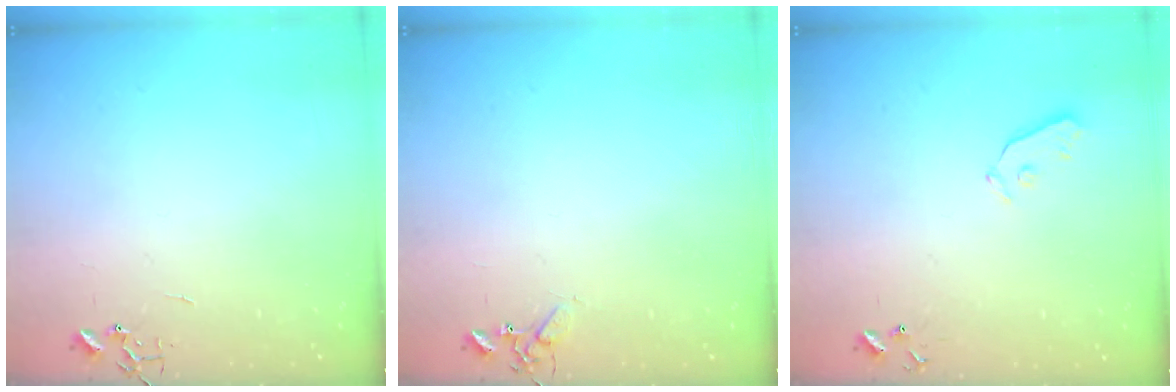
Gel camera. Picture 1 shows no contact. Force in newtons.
{"total": 4.7, "press": 4.6, "slide": 0.6}
{"total": 3.2, "press": 3.2, "slide": 0.4}